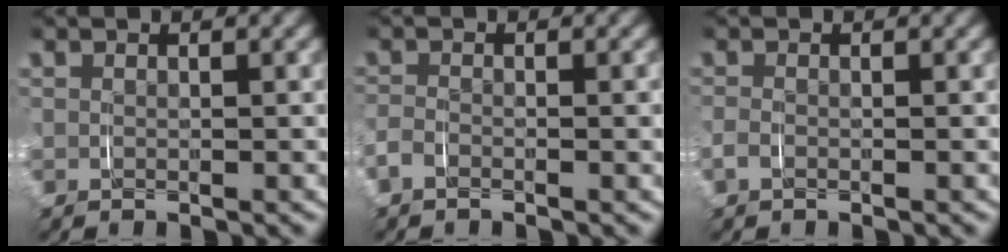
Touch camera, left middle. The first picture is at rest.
{"total": 1.2, "force": [-0.8, 0.6, 0.7], "torque": [-0.020, -0.001, -0.019]}
{"total": 0.9, "force": [-0.5, 0.5, 0.5], "torque": [-0.015, 0.000, -0.010]}